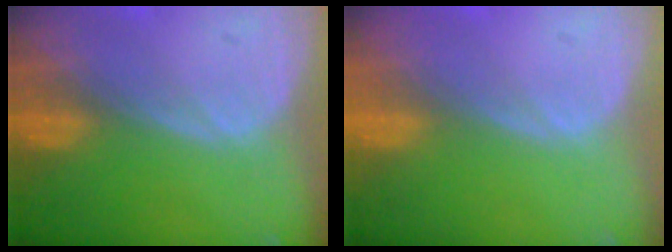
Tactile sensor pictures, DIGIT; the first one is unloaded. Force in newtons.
{"total": 0.0}